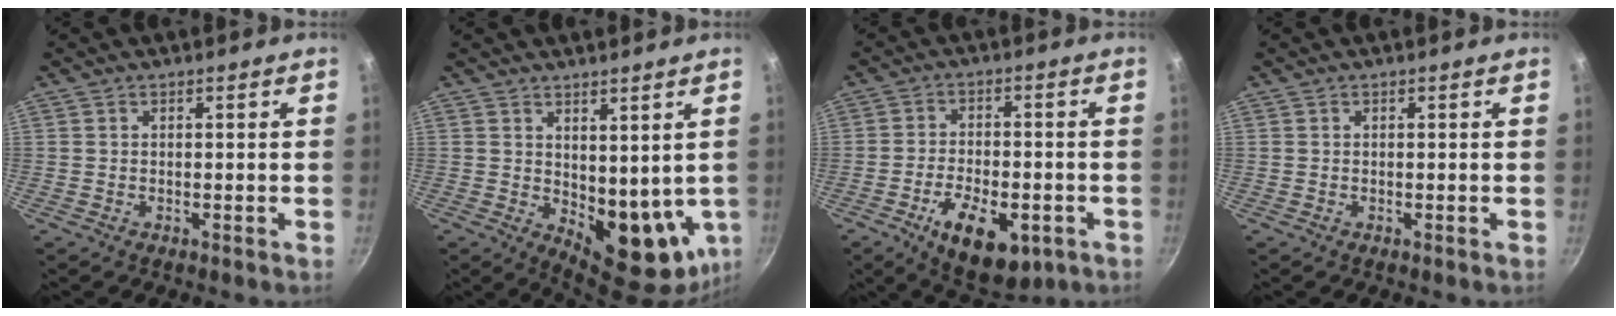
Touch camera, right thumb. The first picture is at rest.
{"total": 12.4, "force": [2.2, 6.8, 10.1], "torque": [-0.108, -0.036, 0.052]}
{"total": 13.2, "force": [-5.4, 6.7, 10.0], "torque": [-0.138, 0.017, -0.075]}
{"total": 0.0}